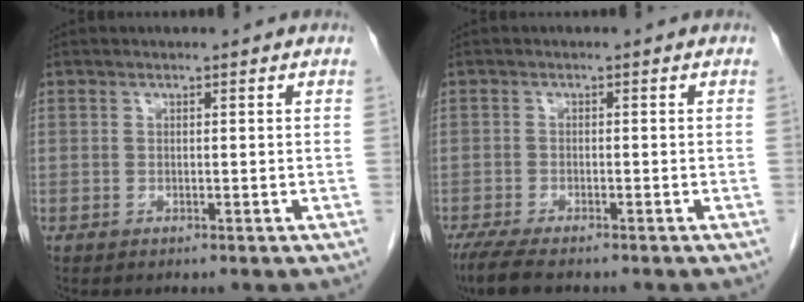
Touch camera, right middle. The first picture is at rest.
{"total": 5.8, "force": [-4.5, 1.2, 3.4], "torque": [-0.060, -0.015, -0.073]}